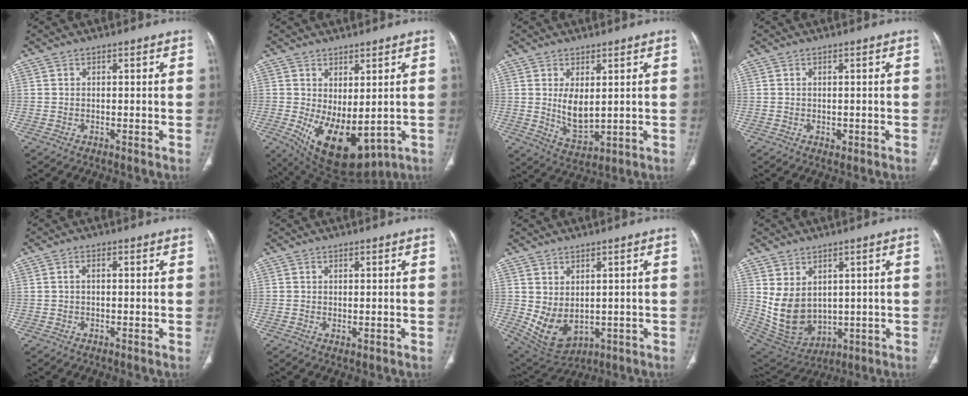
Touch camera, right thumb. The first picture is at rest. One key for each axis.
{"total": 13.3, "fx": -2.0, "fy": 6.6, "fz": 11.3, "tx": -0.175, "ty": -0.019, "tz": 0.000}
{"total": 6.4, "fx": 1.1, "fy": 3.2, "fz": 5.4, "tx": -0.088, "ty": -0.024, "tz": 0.035}
{"total": 0.9, "fx": -0.3, "fy": 0.6, "fz": 0.6, "tx": -0.006, "ty": -0.002, "tz": -0.001}
{"total": 1.1, "fx": 0.0, "fy": 0.5, "fz": 0.9, "tx": -0.017, "ty": 0.003, "tz": -0.002}
{"total": 1.0, "fx": -0.2, "fy": 0.4, "fz": 0.9, "tx": -0.018, "ty": -0.006, "tz": 0.001}
{"total": 8.8, "fx": -0.3, "fy": 5.9, "fz": 6.5, "tx": -0.105, "ty": -0.008, "tz": 0.028}
{"total": 11.3, "fx": 1.7, "fy": 8.4, "fz": 7.4, "tx": -0.125, "ty": -0.016, "tz": 0.071}